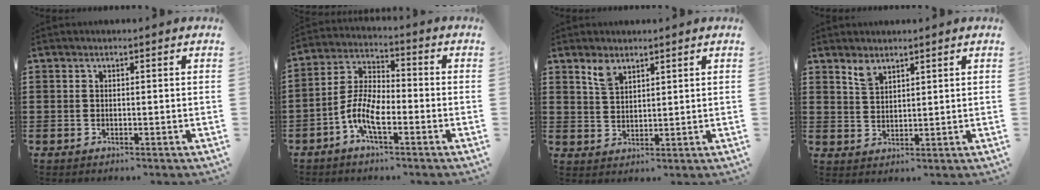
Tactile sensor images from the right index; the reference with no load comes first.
{"total": 7.3, "force": [-3.3, 2.9, 5.8], "torque": [-0.148, -0.006, -0.070]}
{"total": 3.6, "force": [2.6, 1.7, 1.7], "torque": [-0.042, 0.004, 0.049]}
{"total": 3.0, "force": [2.3, 1.4, 1.2], "torque": [-0.030, 0.003, 0.045]}